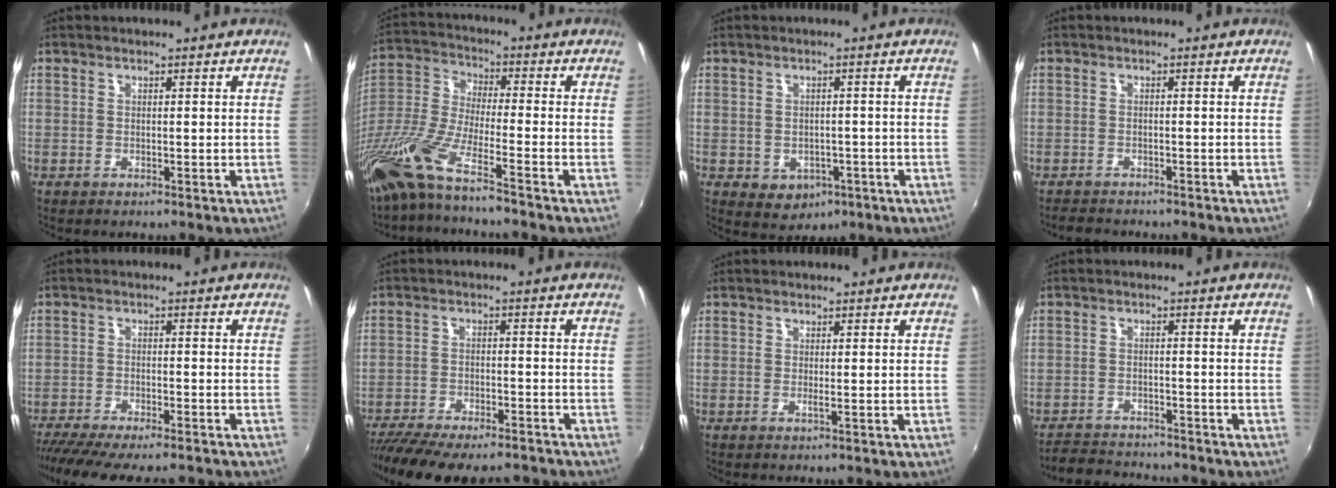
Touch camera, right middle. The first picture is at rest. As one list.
[{"total": 12.6, "force": [-9.5, 0.1, 8.4], "torque": [-0.177, -0.023, -0.190]}, {"total": 5.8, "force": [-2.0, 4.8, 2.5], "torque": [-0.059, -0.005, -0.012]}, {"total": 2.7, "force": [-2.4, 1.0, 0.7], "torque": [-0.023, -0.011, -0.043]}, {"total": 13.4, "force": [-11.6, 2.3, 6.4], "torque": [-0.133, -0.040, -0.178]}, {"total": 17.1, "force": [-14.4, 4.6, 8.0], "torque": [-0.165, -0.036, -0.214]}, {"total": 0.6, "force": [0.0, -0.3, 0.5], "torque": [-0.009, -0.005, -0.002]}, {"total": 7.6, "force": [-7.2, 2.0, 1.4], "torque": [-0.054, 0.003, -0.114]}]